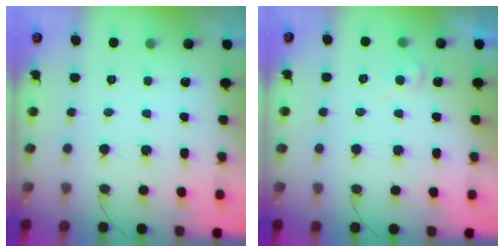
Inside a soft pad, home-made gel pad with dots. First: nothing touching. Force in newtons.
{"total": 4.9, "press": 4.8, "slide": 0.5}